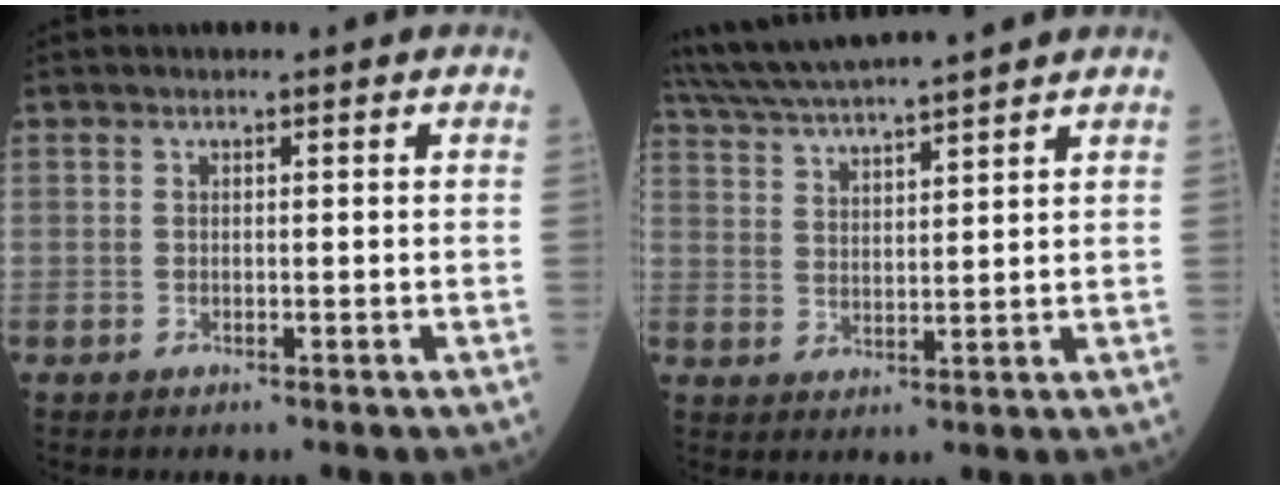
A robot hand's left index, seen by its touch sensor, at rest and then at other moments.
{"total": 13.7, "force": [12.5, -0.4, 5.7], "torque": [-0.115, 0.026, 0.209]}